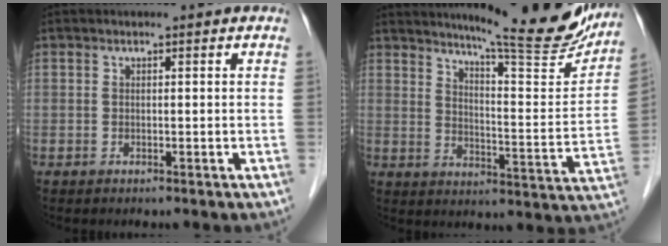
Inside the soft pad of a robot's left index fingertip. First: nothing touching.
{"total": 18.5, "force": [16.5, 1.3, 8.3], "torque": [-0.113, -0.061, 0.209]}